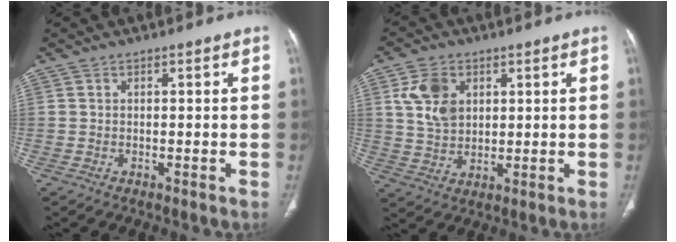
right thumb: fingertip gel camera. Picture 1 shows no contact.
{"total": 8.2, "force": [2.8, 5.9, 4.9], "torque": [-0.075, -0.011, 0.060]}